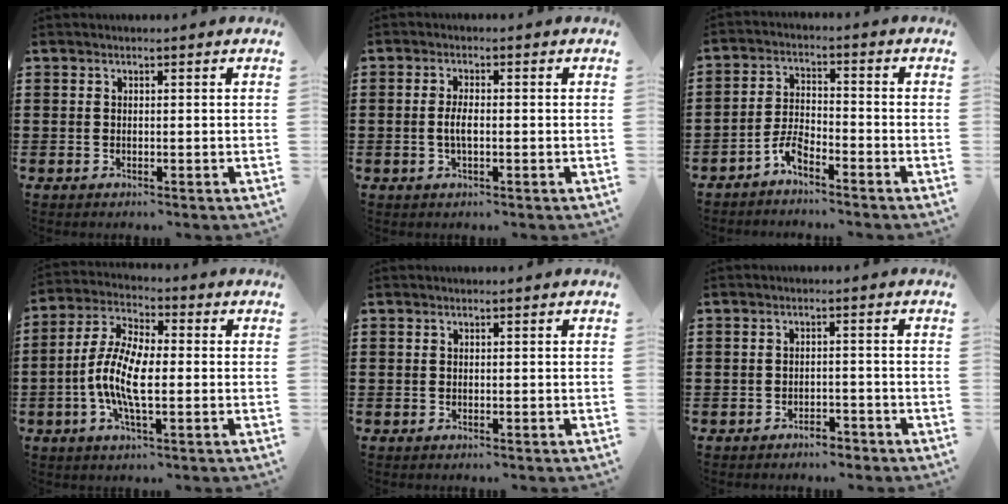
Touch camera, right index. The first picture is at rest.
{"total": 2.9, "force": [-0.4, 0.7, 2.8], "torque": [-0.060, -0.005, -0.008]}
{"total": 4.0, "force": [-3.4, 0.9, 1.9], "torque": [-0.052, 0.003, -0.069]}
{"total": 9.5, "force": [-1.9, 3.3, 8.8], "torque": [-0.198, -0.013, -0.039]}
{"total": 0.0}
{"total": 2.2, "force": [-2.2, 0.5, 0.4], "torque": [-0.014, 0.000, -0.044]}